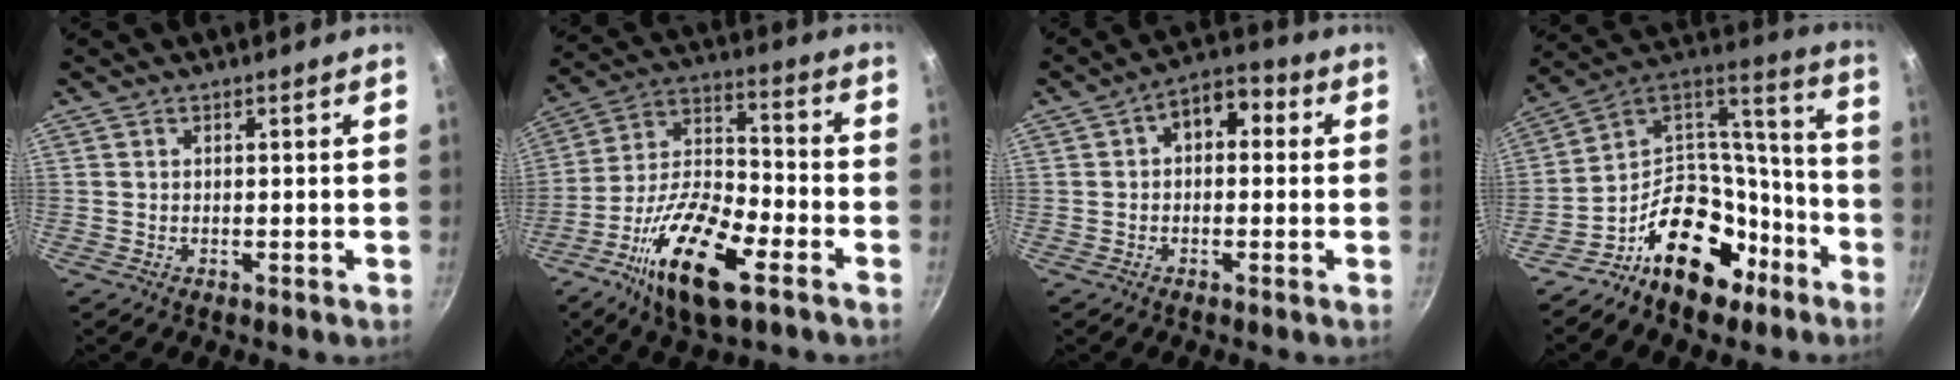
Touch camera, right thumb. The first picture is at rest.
{"total": 19.3, "force": [-9.6, 7.3, 15.1], "torque": [-0.270, 0.041, -0.185]}
{"total": 7.3, "force": [1.3, 4.9, 5.3], "torque": [-0.048, 0.022, 0.006]}
{"total": 20.8, "force": [-11.6, 13.3, 11.0], "torque": [-0.122, 0.121, -0.185]}